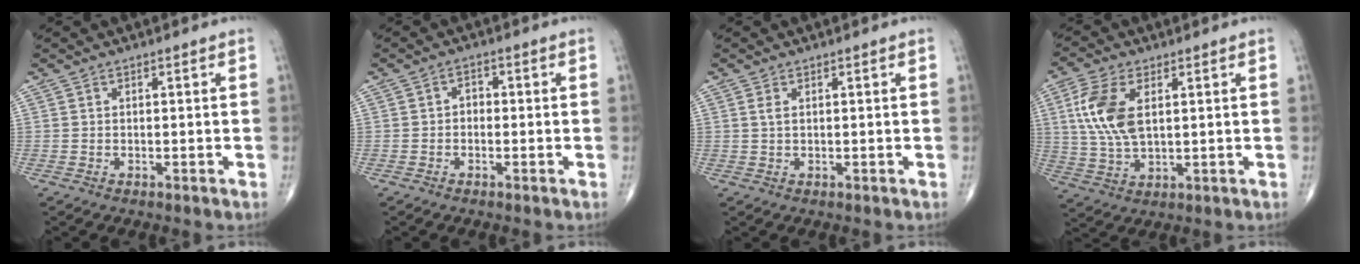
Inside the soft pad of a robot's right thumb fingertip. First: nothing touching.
{"total": 1.9, "force": [-0.4, 1.5, 1.1], "torque": [-0.004, 0.011, -0.015]}
{"total": 1.2, "force": [0.4, 0.6, 1.0], "torque": [-0.025, 0.006, 0.009]}
{"total": 10.7, "force": [2.5, 5.6, 8.8], "torque": [-0.192, -0.004, 0.052]}